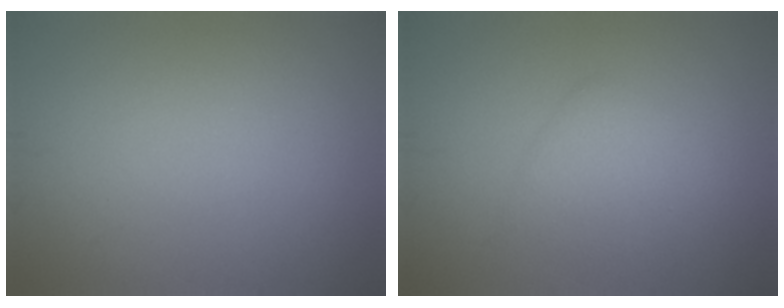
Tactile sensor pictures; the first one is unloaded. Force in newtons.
{"total": 2.6, "press": 2.6, "slide": 0.2}